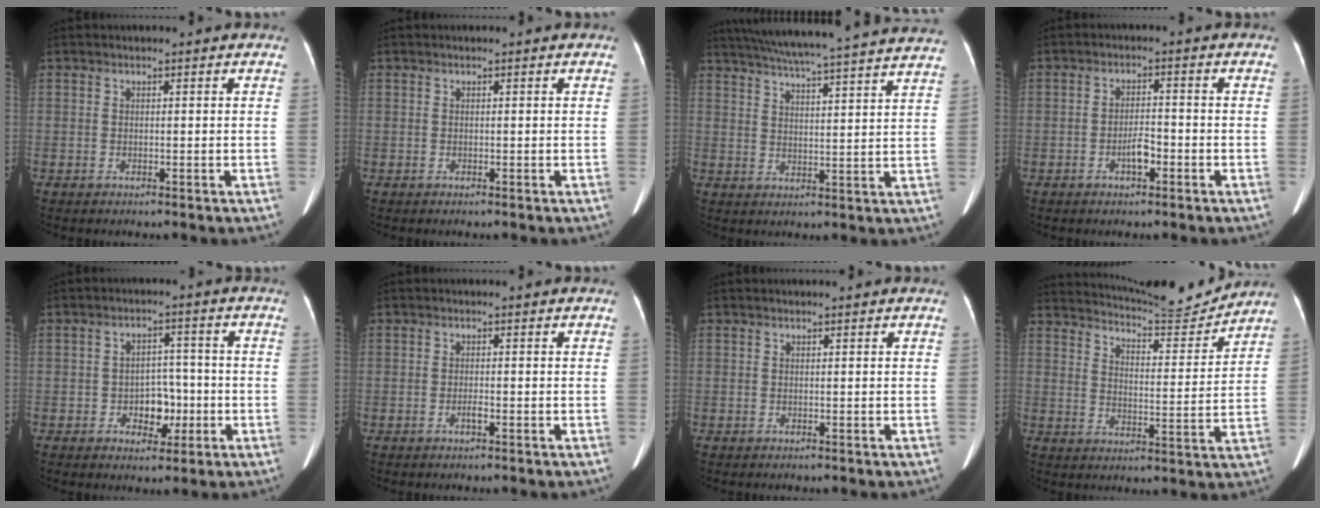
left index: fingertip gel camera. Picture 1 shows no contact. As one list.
[{"total": 0.0}, {"total": 27.7, "force": [25.1, 0.2, 11.6], "torque": [-0.195, -0.017, 0.320]}, {"total": 3.0, "force": [-1.6, 1.0, 2.3], "torque": [-0.042, 0.003, -0.029]}, {"total": 5.2, "force": [-1.7, 3.5, 3.4], "torque": [-0.053, 0.013, -0.023]}, {"total": 0.9, "force": [-0.6, 0.1, 0.7], "torque": [-0.018, -0.001, -0.010]}, {"total": 0.5, "force": [0.5, 0.0, 0.2], "torque": [0.000, 0.007, 0.010]}, {"total": 13.1, "force": [12.9, -0.1, 2.2], "torque": [-0.044, -0.027, 0.181]}]